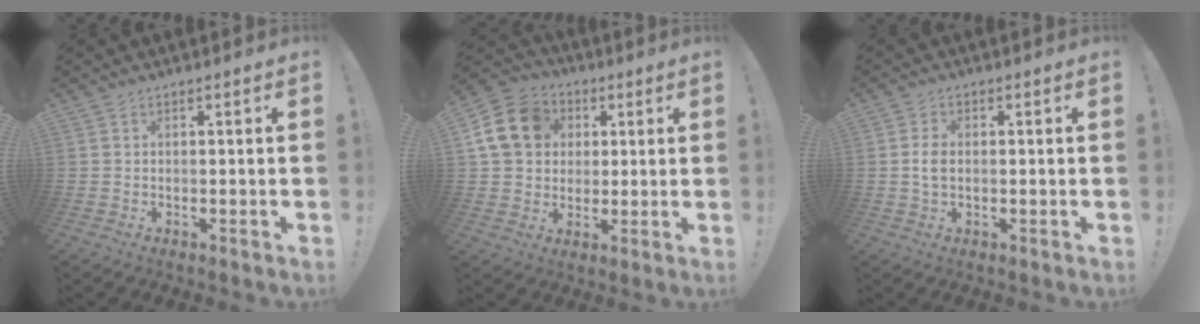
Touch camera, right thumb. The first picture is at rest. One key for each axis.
{"total": 16.1, "fx": 4.3, "fy": 13.3, "fz": 7.8, "tx": -0.120, "ty": 0.002, "tz": 0.090}
{"total": 3.2, "fx": -0.2, "fy": 2.0, "fz": 2.5, "tx": -0.047, "ty": 0.001, "tz": -0.004}